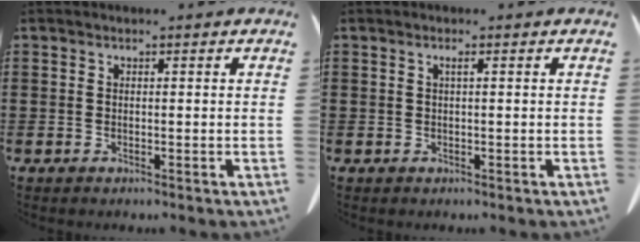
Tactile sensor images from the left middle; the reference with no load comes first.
{"total": 0.9, "force": [0.2, 0.0, 0.9], "torque": [-0.015, -0.002, 0.003]}